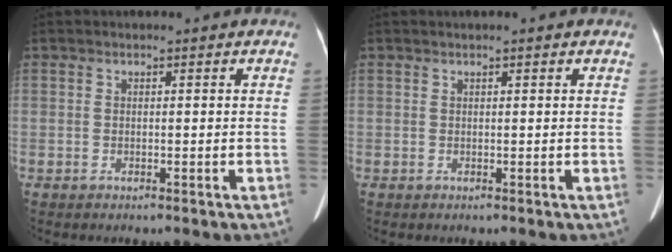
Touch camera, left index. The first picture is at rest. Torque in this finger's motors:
{"motor_torque": [-0.02, 0.05, -0.43, -0.14]}